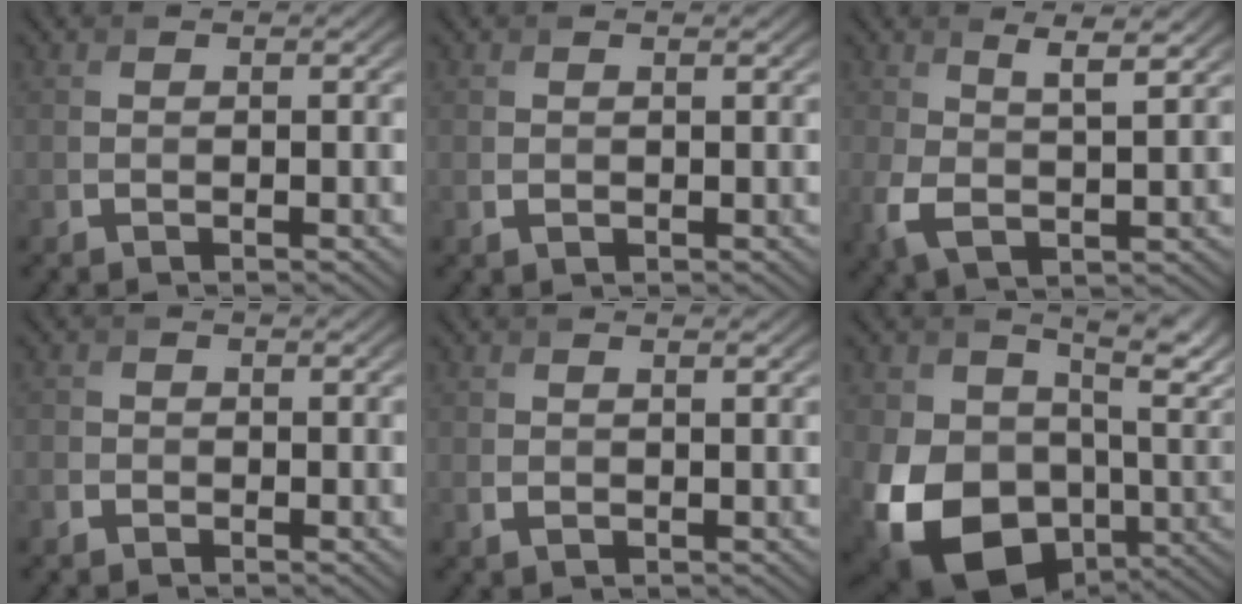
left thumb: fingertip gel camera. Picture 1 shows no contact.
{"total": 0.7, "force": [0.4, 0.4, 0.3], "torque": [-0.010, -0.003, 0.011]}
{"total": 6.1, "force": [1.9, 2.7, 5.2], "torque": [-0.120, -0.003, 0.032]}
{"total": 1.7, "force": [-0.8, 1.4, 0.3], "torque": [-0.006, -0.002, -0.022]}
{"total": 1.0, "force": [0.5, 0.5, 0.6], "torque": [-0.016, -0.003, 0.013]}
{"total": 16.5, "force": [0.7, 11.5, 11.8], "torque": [-0.250, -0.030, 0.019]}